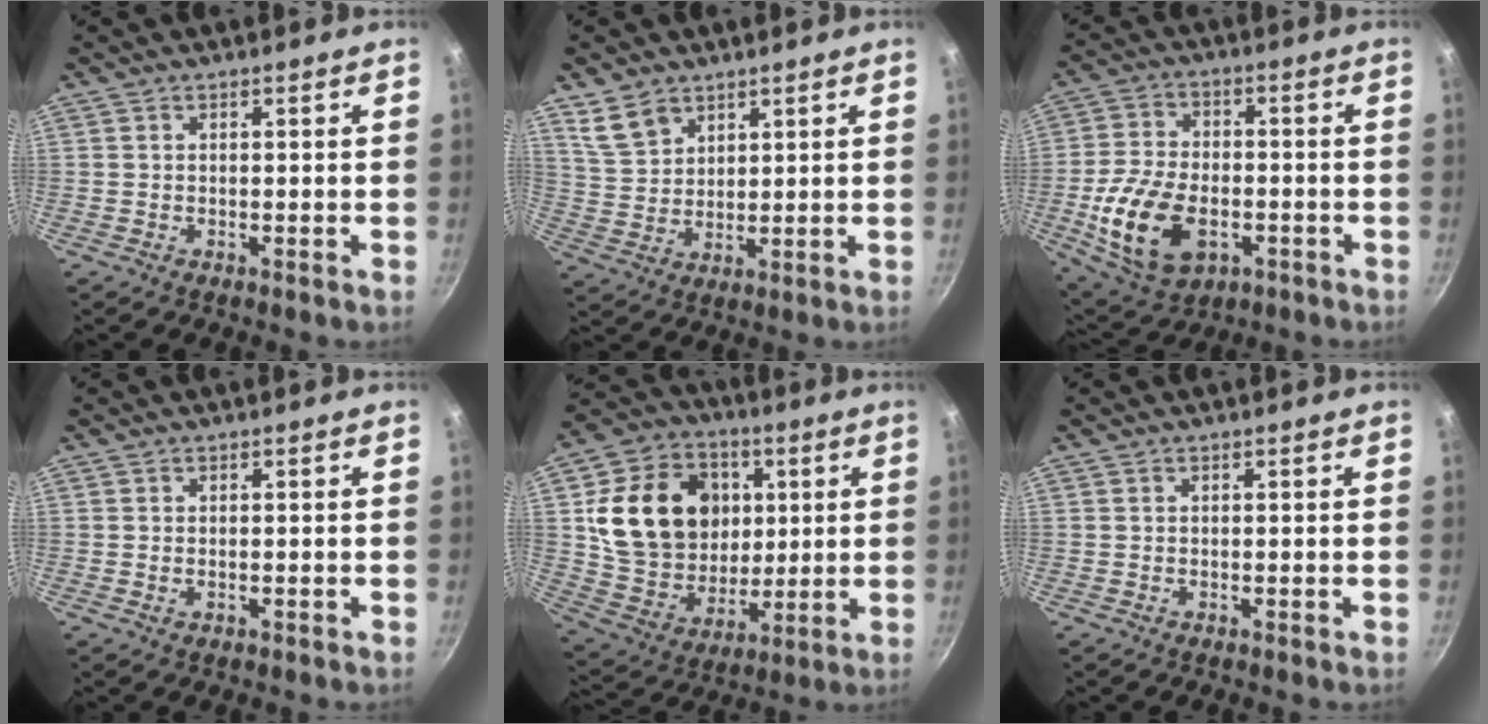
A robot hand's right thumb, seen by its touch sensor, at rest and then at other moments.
{"total": 6.8, "force": [4.5, 4.4, 2.7], "torque": [-0.036, -0.013, 0.098]}
{"total": 15.8, "force": [-4.5, 9.7, 11.6], "torque": [-0.210, 0.012, -0.072]}
{"total": 0.8, "force": [-0.2, 0.5, 0.6], "torque": [-0.010, 0.001, -0.002]}
{"total": 21.9, "force": [4.4, 17.5, 12.6], "torque": [-0.192, -0.002, 0.087]}
{"total": 0.0}